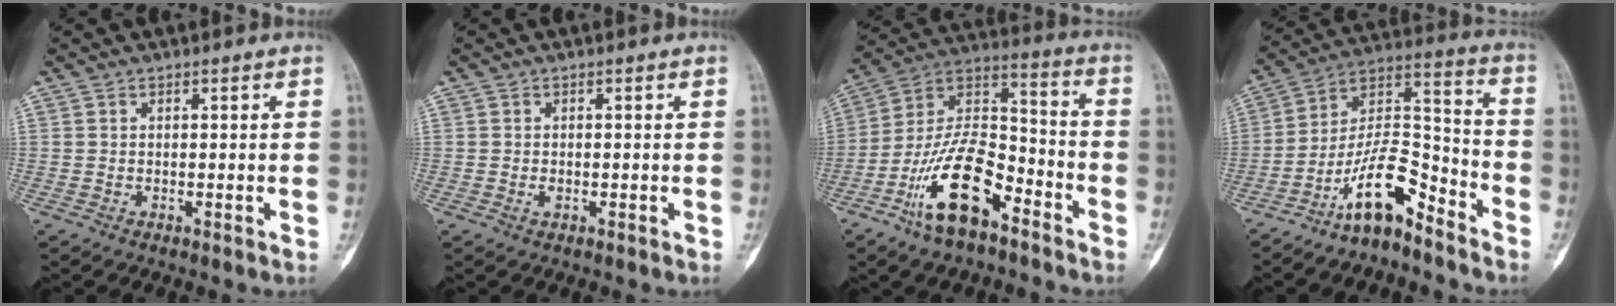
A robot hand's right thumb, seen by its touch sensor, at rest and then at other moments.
{"total": 1.1, "force": [-0.4, 0.7, 0.8], "torque": [-0.016, 0.001, -0.007]}
{"total": 17.8, "force": [-9.7, 8.0, 12.5], "torque": [-0.221, 0.077, -0.184]}
{"total": 13.4, "force": [-9.3, 4.8, 8.4], "torque": [-0.146, 0.101, -0.175]}